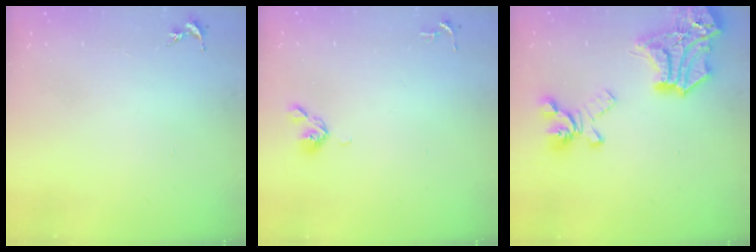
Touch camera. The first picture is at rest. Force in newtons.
{"total": 5.2, "press": 5.1, "slide": 0.9}
{"total": 24.6, "press": 24.6, "slide": 0.7}